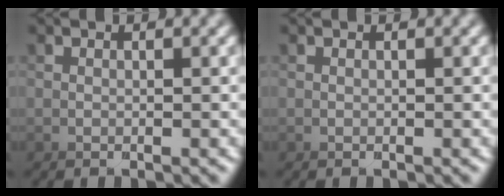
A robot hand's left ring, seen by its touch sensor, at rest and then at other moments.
{"total": 0.0}